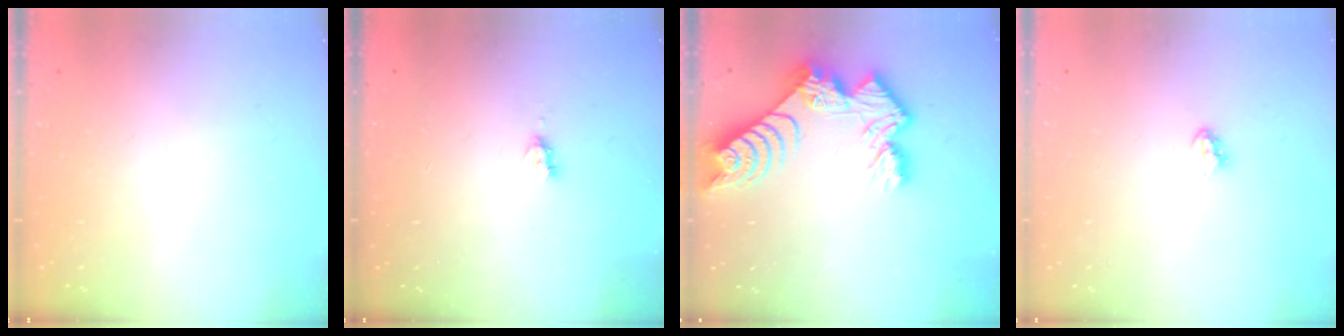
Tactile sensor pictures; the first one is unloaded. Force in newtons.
{"total": 2.6, "press": 2.6, "slide": 0.4}
{"total": 13.8, "press": 13.8, "slide": 1.1}
{"total": 3.4, "press": 3.4, "slide": 0.3}